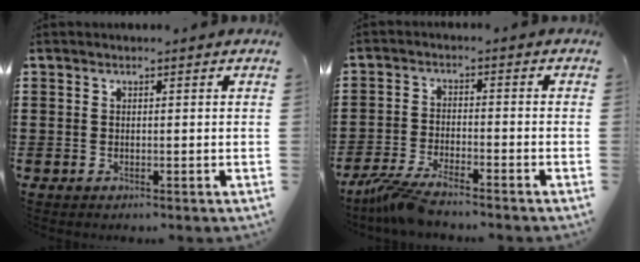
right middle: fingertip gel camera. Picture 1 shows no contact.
{"total": 4.7, "force": [-4.2, 0.1, 2.1], "torque": [-0.063, -0.017, -0.087]}